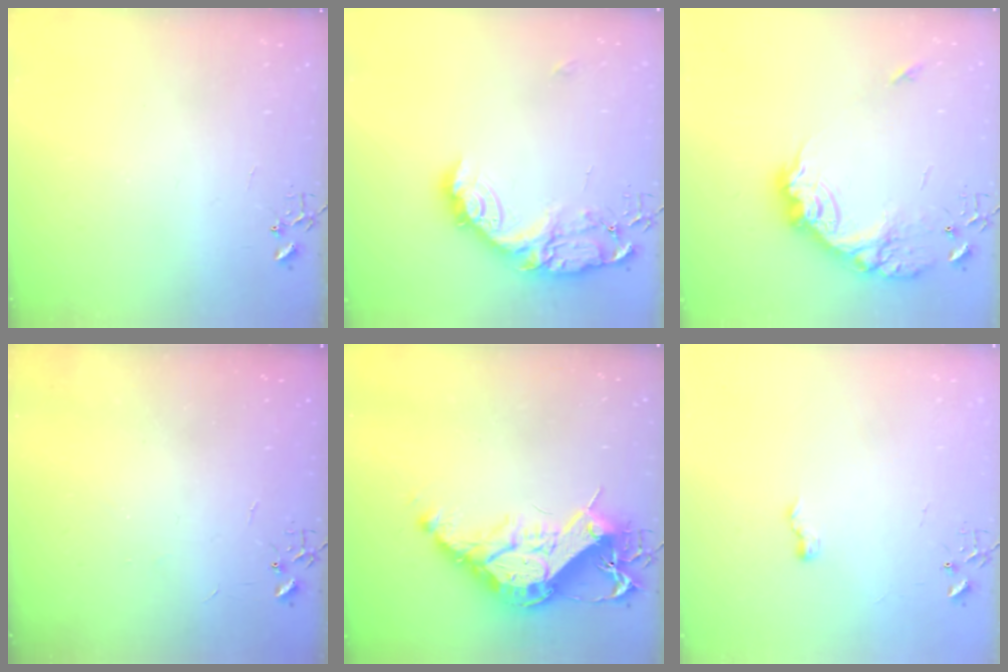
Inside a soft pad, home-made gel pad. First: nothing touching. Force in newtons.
{"total": 16.6, "press": 16.5, "slide": 1.3}
{"total": 20.9, "press": 20.8, "slide": 1.3}
{"total": 1.9, "press": 1.9, "slide": 0.3}
{"total": 21.9, "press": 21.8, "slide": 2.0}
{"total": 6.1, "press": 6.0, "slide": 0.7}